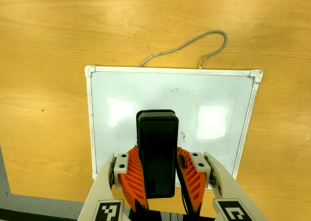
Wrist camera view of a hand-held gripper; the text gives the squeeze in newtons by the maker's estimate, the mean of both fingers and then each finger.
{"total": 8.9, "left": 7.8, "right": 9.9}